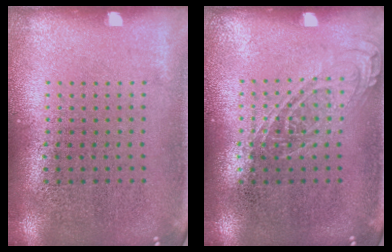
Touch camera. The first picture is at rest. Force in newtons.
{"total": 1.1, "press": 1.0, "slide": 0.3}